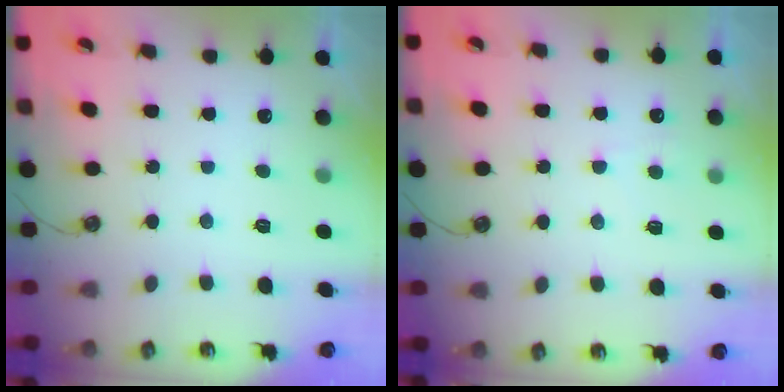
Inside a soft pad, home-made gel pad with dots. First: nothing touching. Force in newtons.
{"total": 4.3, "press": 4.3, "slide": 0.4}